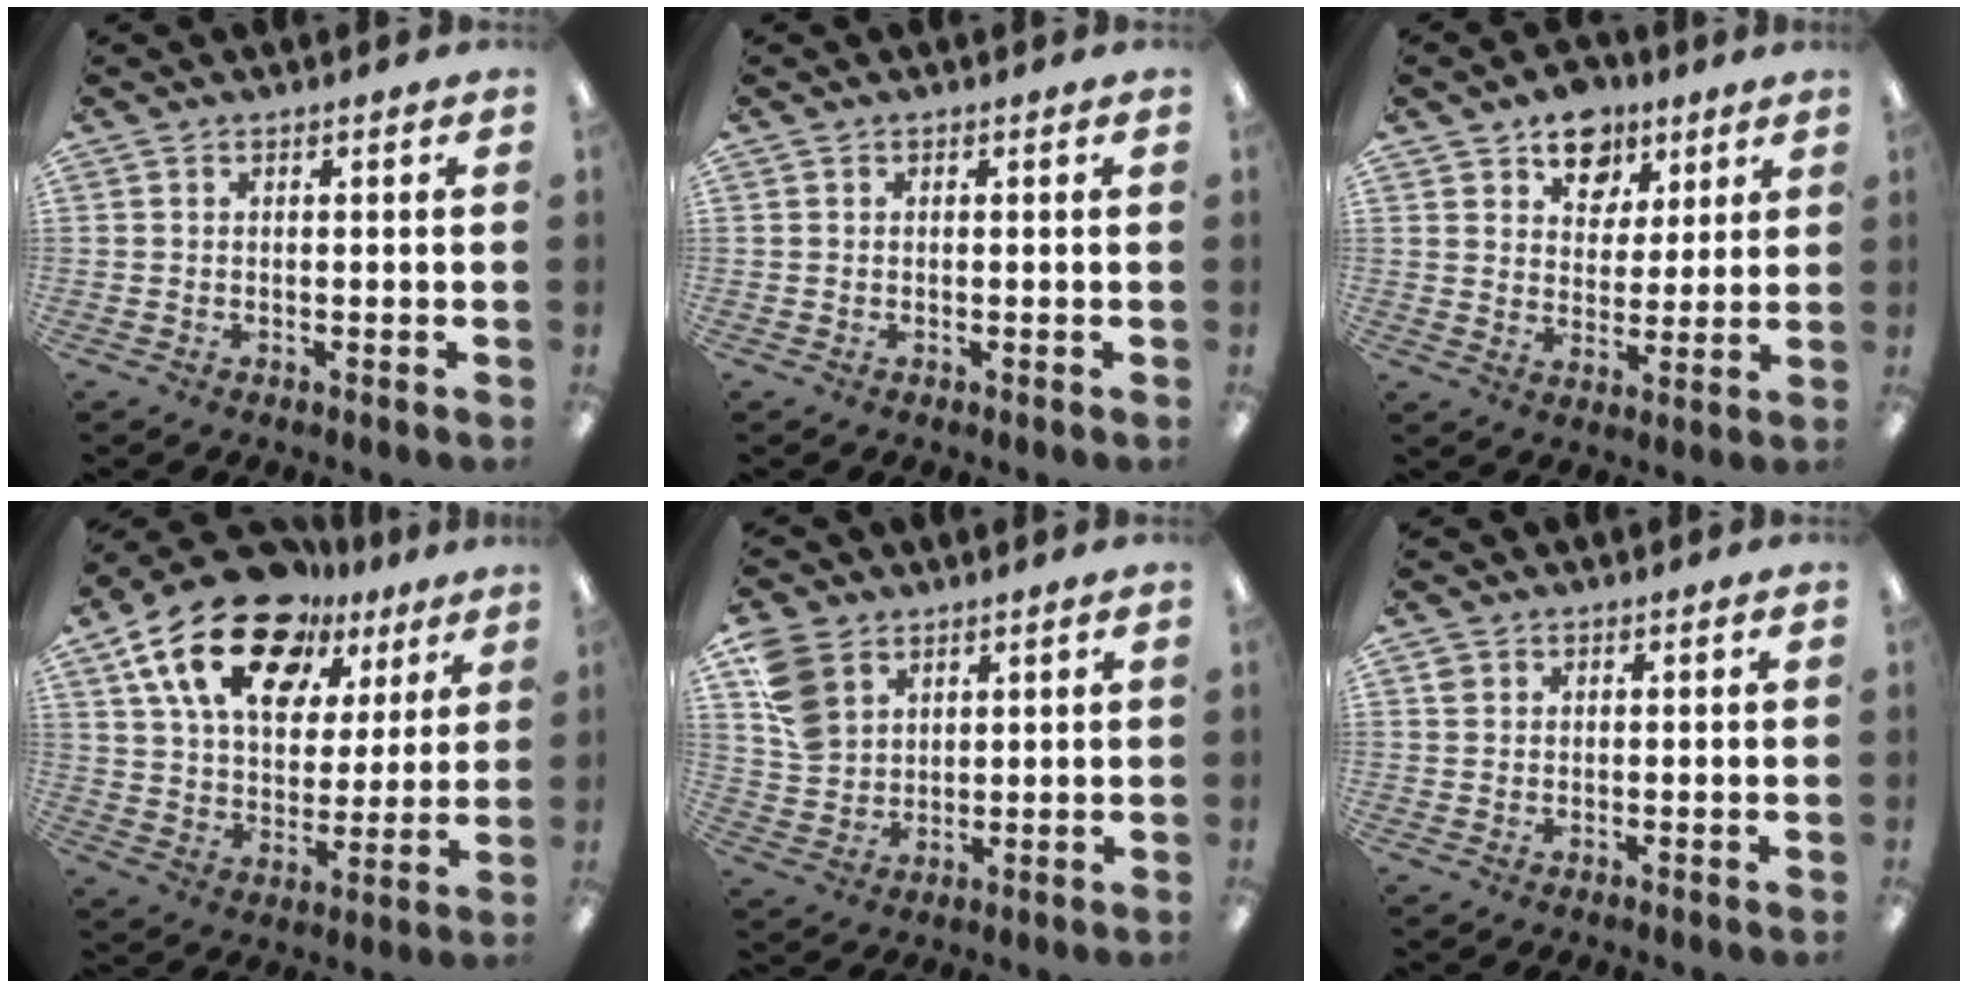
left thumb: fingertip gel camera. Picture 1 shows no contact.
{"total": 0.0}
{"total": 10.4, "force": [7.0, 7.2, 2.5], "torque": [-0.031, -0.044, 0.126]}
{"total": 21.2, "force": [12.9, 11.7, 12.0], "torque": [-0.216, -0.061, 0.231]}
{"total": 11.0, "force": [5.8, 8.2, 4.7], "torque": [-0.112, -0.010, 0.115]}
{"total": 1.2, "force": [0.6, 1.0, 0.2], "torque": [0.003, 0.001, 0.010]}